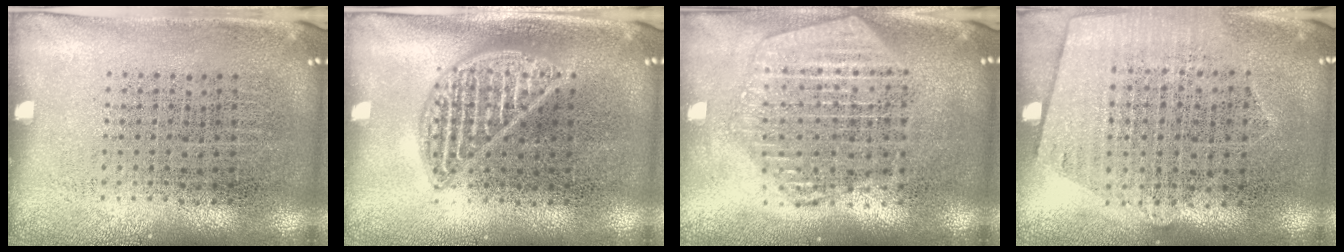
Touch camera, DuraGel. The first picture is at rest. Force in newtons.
{"total": 1.3, "press": 1.3, "slide": 0.1}
{"total": 2.3, "press": 2.0, "slide": 1.0}
{"total": 1.3, "press": 1.1, "slide": 0.6}